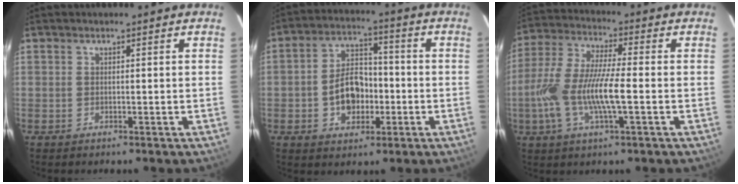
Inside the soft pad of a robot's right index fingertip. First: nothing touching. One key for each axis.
{"total": 9.4, "fx": -2.3, "fy": 6.5, "fz": 6.4, "tx": -0.125, "ty": 0.022, "tz": -0.030}
{"total": 13.3, "fx": -2.9, "fy": 2.9, "fz": 12.6, "tx": -0.265, "ty": -0.003, "tz": -0.058}